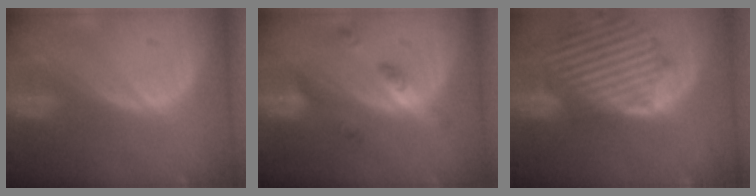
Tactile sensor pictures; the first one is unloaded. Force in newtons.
{"total": 5.2, "press": 4.7, "slide": 2.3}
{"total": 13.7, "press": 11.8, "slide": 6.9}